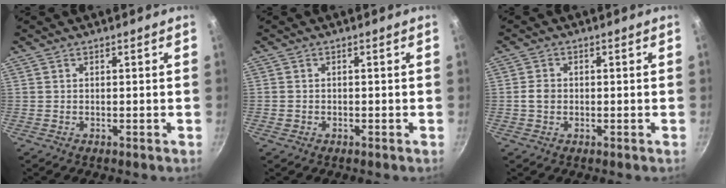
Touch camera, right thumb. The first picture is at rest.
{"total": 1.2, "force": [-0.4, 1.0, 0.5], "torque": [-0.011, 0.002, -0.007]}
{"total": 2.6, "force": [-0.3, 2.1, 1.5], "torque": [-0.024, 0.009, -0.007]}